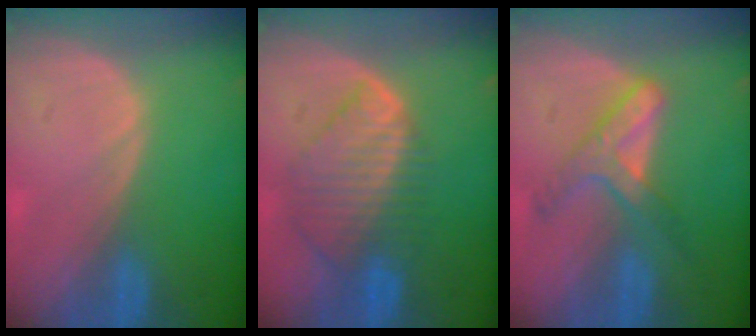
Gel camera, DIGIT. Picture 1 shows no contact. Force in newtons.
{"total": 8.6, "press": 7.6, "slide": 4.1}
{"total": 6.2, "press": 5.6, "slide": 2.7}